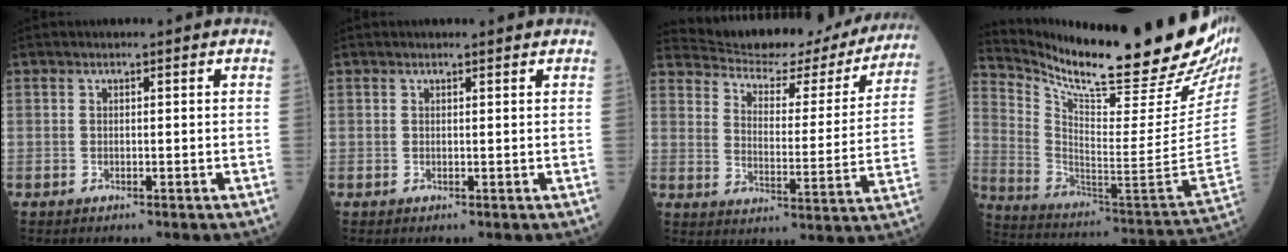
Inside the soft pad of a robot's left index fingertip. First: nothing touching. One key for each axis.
{"total": 1.8, "fx": 1.7, "fy": 0.0, "fz": 0.5, "tx": -0.009, "ty": 0.005, "tz": 0.020}
{"total": 23.4, "fx": 21.7, "fy": 5.2, "fz": 7.1, "tx": -0.101, "ty": -0.035, "tz": 0.277}
{"total": 29.5, "fx": 24.4, "fy": 2.3, "fz": 16.4, "tx": -0.286, "ty": -0.101, "tz": 0.350}